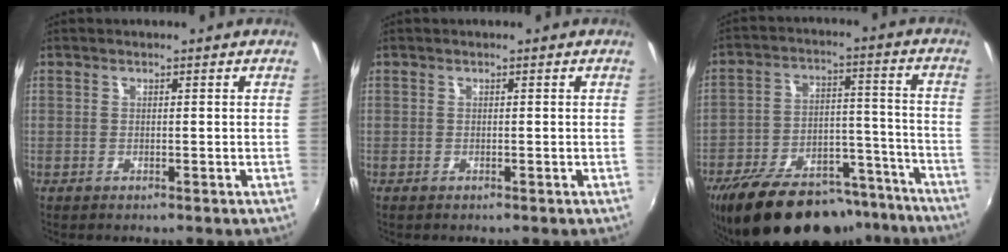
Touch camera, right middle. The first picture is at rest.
{"total": 0.0}
{"total": 26.2, "force": [-20.4, 11.0, 12.2], "torque": [-0.232, 0.015, -0.279]}